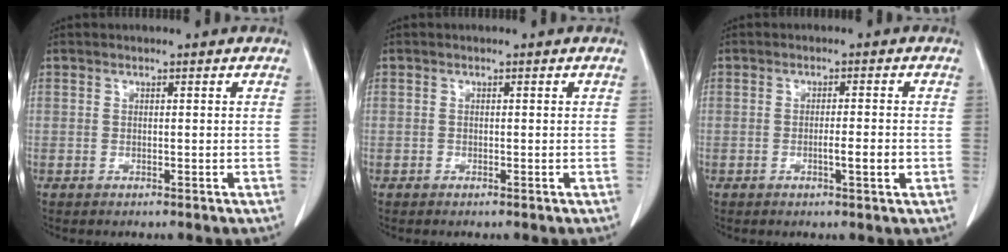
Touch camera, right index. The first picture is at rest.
{"total": 0.0}
{"total": 3.1, "force": [-0.9, 0.2, 3.0], "torque": [-0.047, -0.002, -0.013]}